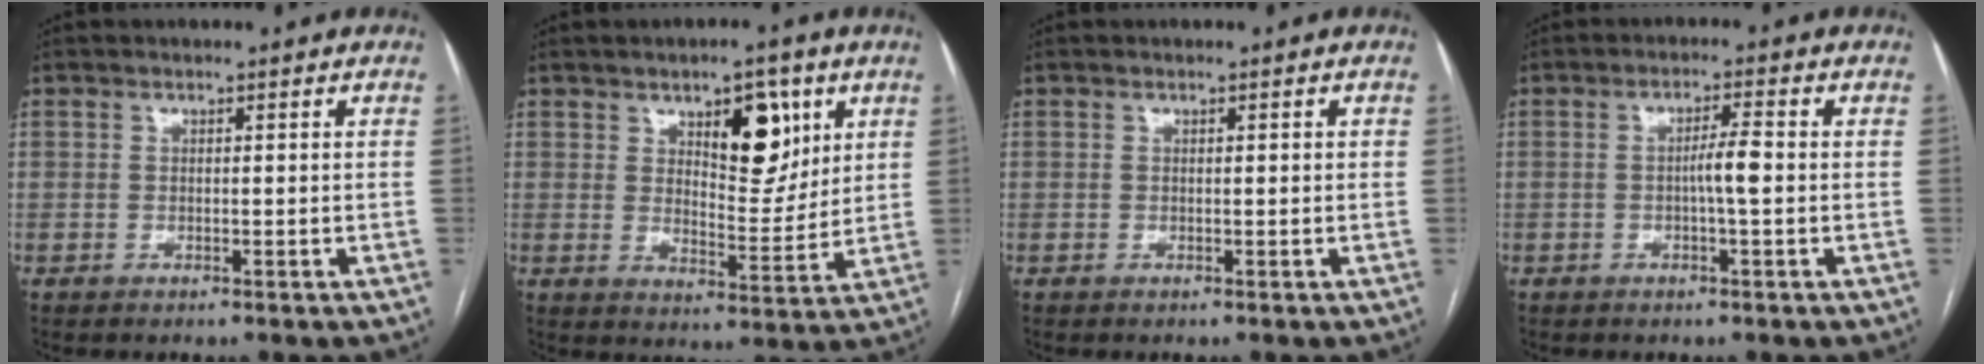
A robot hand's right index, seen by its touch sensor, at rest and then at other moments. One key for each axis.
{"total": 9.3, "fx": 4.5, "fy": 3.8, "fz": 7.2, "tx": -0.103, "ty": 0.000, "tz": 0.072}
{"total": 0.5, "fx": 0.1, "fy": 0.1, "fz": 0.5, "tx": -0.007, "ty": 0.001, "tz": 0.001}
{"total": 3.4, "fx": -0.4, "fy": -0.1, "fz": 3.4, "tx": -0.058, "ty": 0.001, "tz": -0.008}